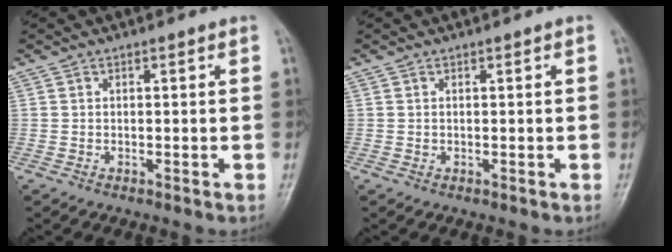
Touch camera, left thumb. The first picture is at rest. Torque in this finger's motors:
{"motor_torque": [-0.51, 0.31, 0.04, -0.01, 0.00]}